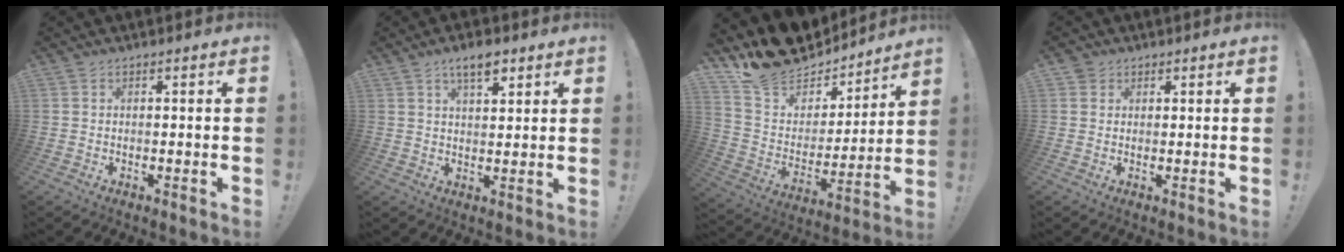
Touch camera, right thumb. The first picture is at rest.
{"total": 6.4, "force": [3.9, 2.3, 4.4], "torque": [-0.068, -0.016, 0.067]}
{"total": 17.7, "force": [14.5, 8.9, 4.8], "torque": [-0.088, -0.112, 0.277]}
{"total": 2.2, "force": [1.4, 1.6, 0.2], "torque": [-0.009, -0.001, 0.027]}